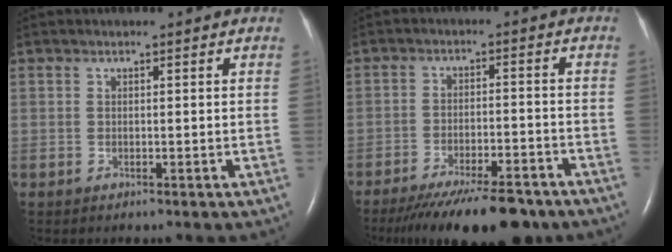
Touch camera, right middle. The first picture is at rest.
{"total": 15.0, "force": [-12.4, 3.1, 7.9], "torque": [-0.111, -0.020, -0.182]}